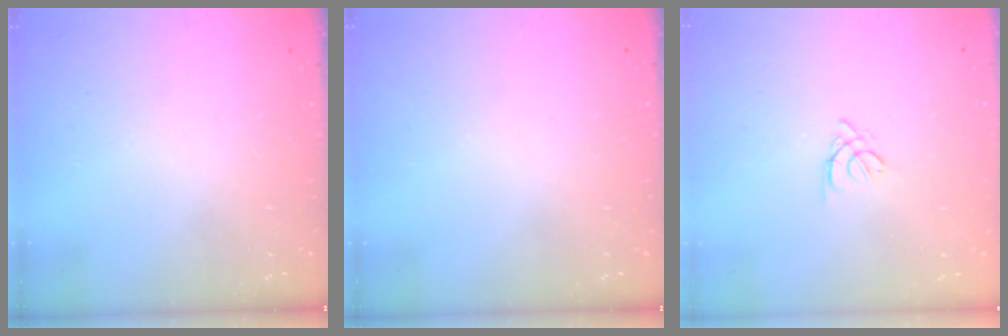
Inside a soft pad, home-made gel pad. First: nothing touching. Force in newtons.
{"total": 0.0}
{"total": 3.0, "press": 2.9, "slide": 0.7}